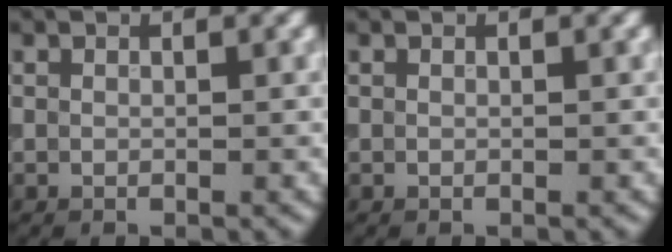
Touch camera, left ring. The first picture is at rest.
{"total": 0.0}